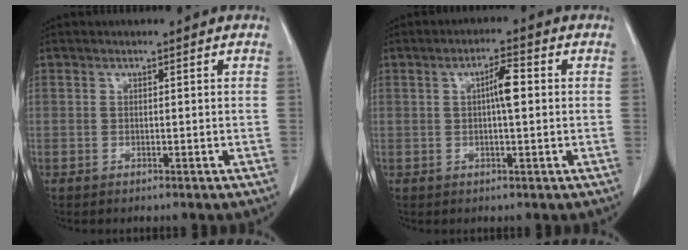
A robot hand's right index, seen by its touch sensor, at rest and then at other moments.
{"total": 4.1, "force": [0.5, 0.6, 4.0], "torque": [-0.068, 0.008, 0.005]}